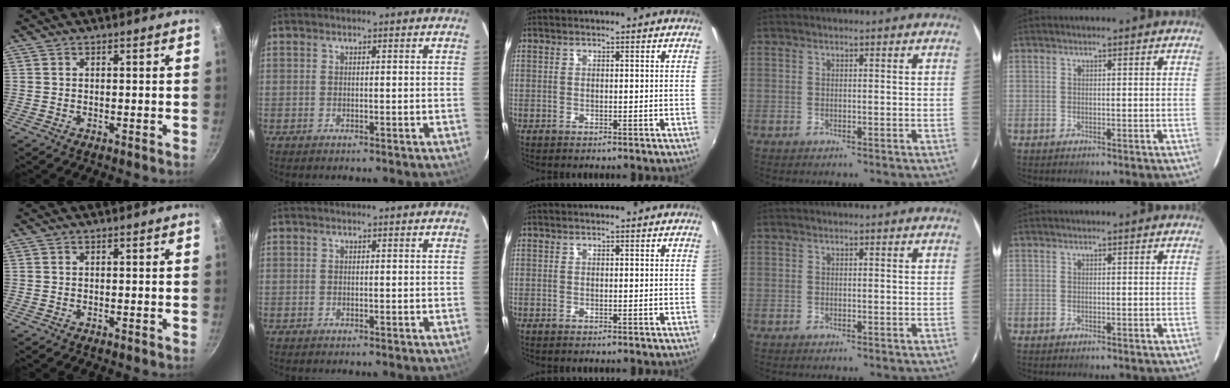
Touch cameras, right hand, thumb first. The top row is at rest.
{}